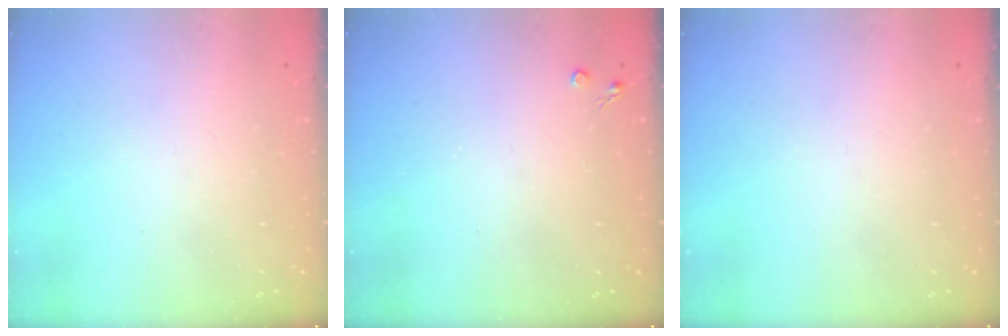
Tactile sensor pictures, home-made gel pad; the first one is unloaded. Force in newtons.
{"total": 2.6, "press": 2.5, "slide": 0.4}
{"total": 0.0}